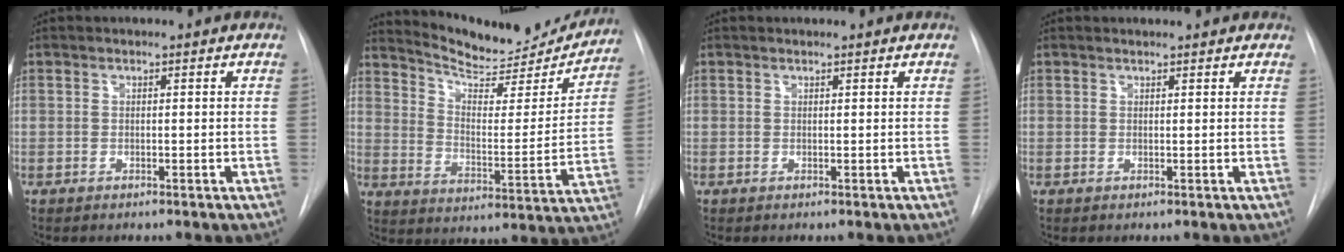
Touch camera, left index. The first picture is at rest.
{"total": 19.1, "force": [18.2, 3.5, 4.8], "torque": [-0.069, -0.045, 0.251]}
{"total": 1.1, "force": [1.1, 0.0, 0.2], "torque": [-0.008, 0.010, 0.016]}
{"total": 3.2, "force": [2.8, 1.0, 1.0], "torque": [-0.014, 0.019, 0.029]}